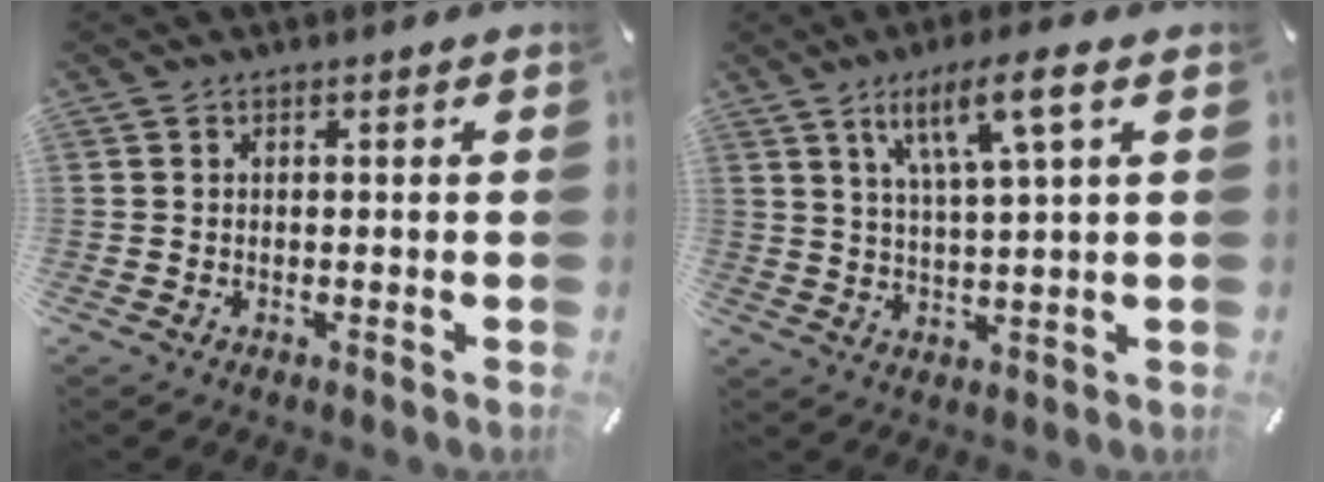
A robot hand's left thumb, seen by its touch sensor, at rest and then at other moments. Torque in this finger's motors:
{"motor_torque": [0.18, 0.12, 1.14, -0.91, 0.47]}